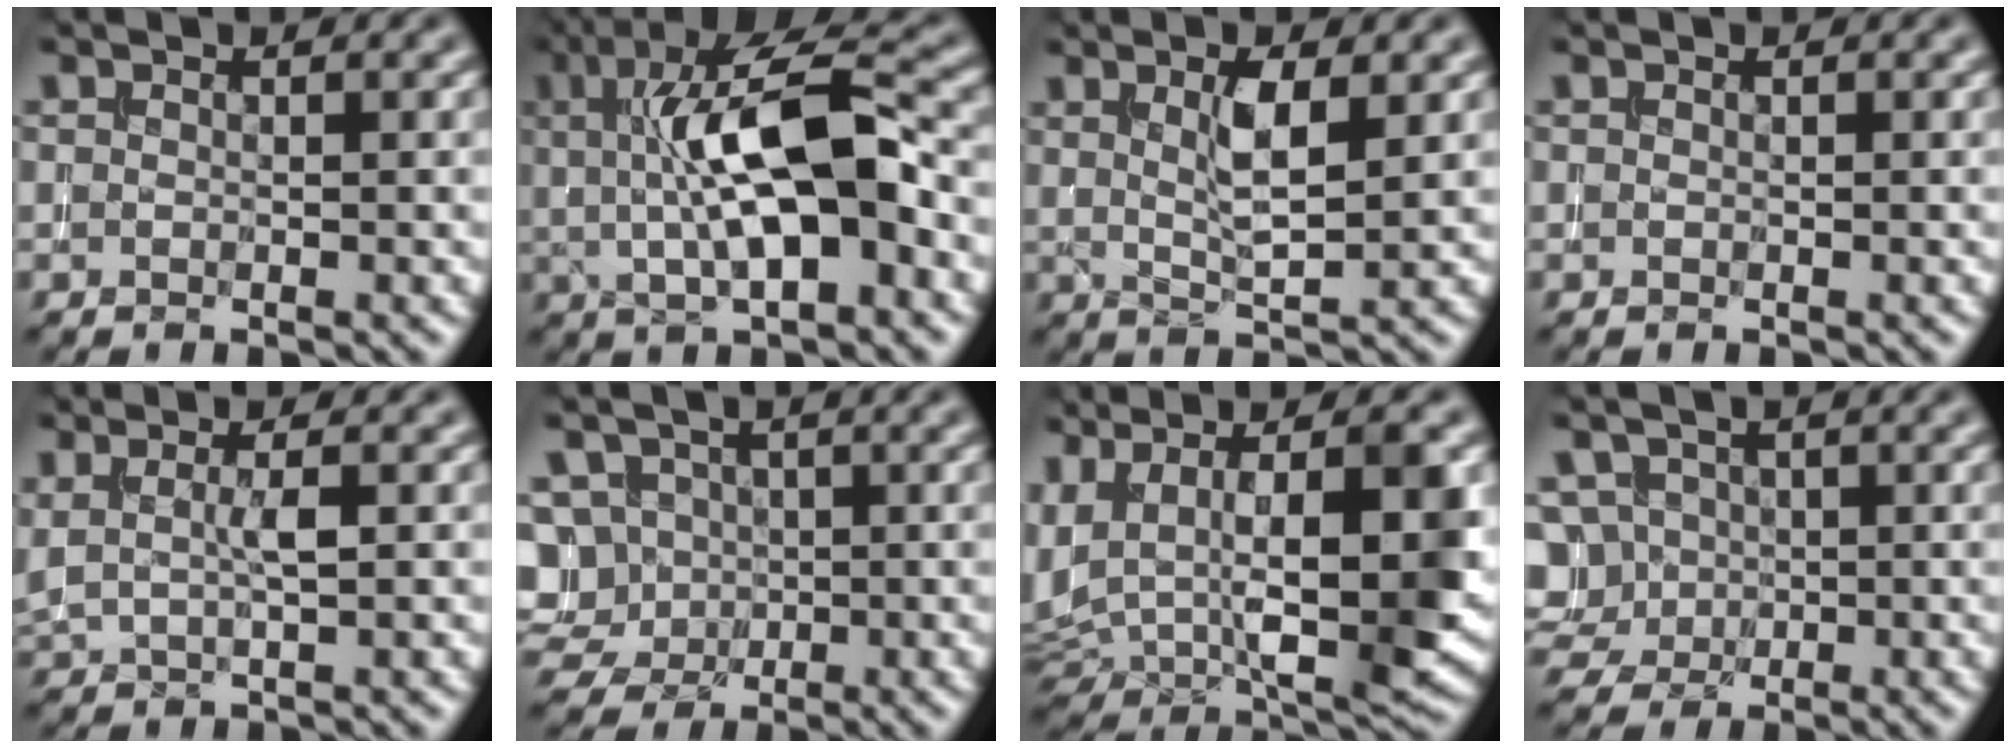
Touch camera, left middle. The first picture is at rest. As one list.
[{"total": 10.1, "force": [0.9, 3.4, 9.4], "torque": [-0.150, 0.015, 0.010]}, {"total": 3.6, "force": [1.2, 0.9, 3.3], "torque": [-0.058, -0.001, 0.022]}, {"total": 0.0}, {"total": 1.9, "force": [0.6, 0.5, 1.8], "torque": [-0.033, 0.002, 0.014]}, {"total": 9.2, "force": [1.2, 8.2, 4.1], "torque": [-0.081, 0.030, -0.011]}, {"total": 11.3, "force": [1.8, 5.1, 10.0], "torque": [-0.184, -0.012, 0.039]}, {"total": 6.5, "force": [1.0, 5.8, 2.7], "torque": [-0.059, 0.034, 0.002]}]